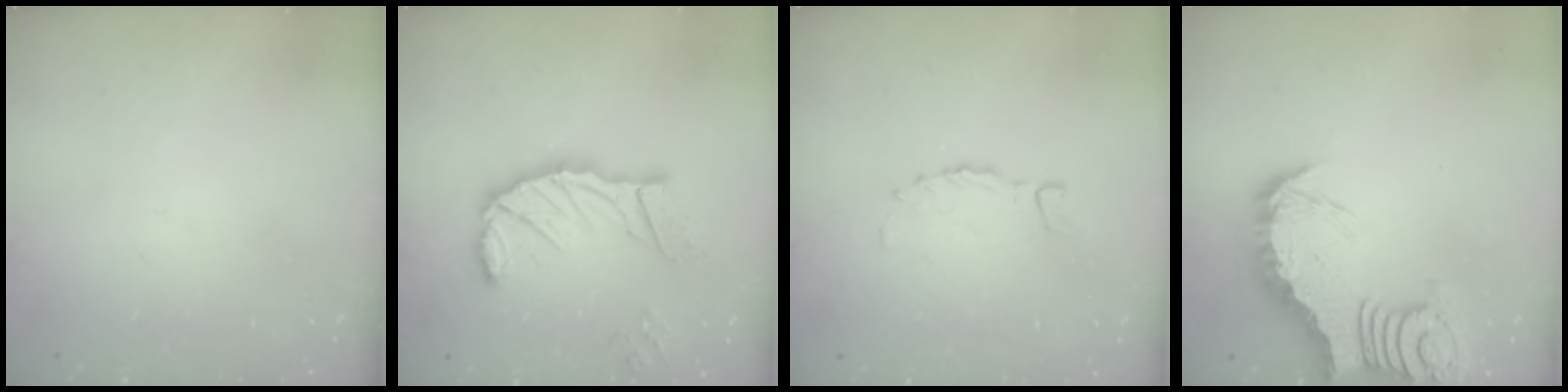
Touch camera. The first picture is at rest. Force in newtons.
{"total": 14.8, "press": 14.7, "slide": 1.6}
{"total": 0.0}
{"total": 8.3, "press": 8.2, "slide": 1.3}